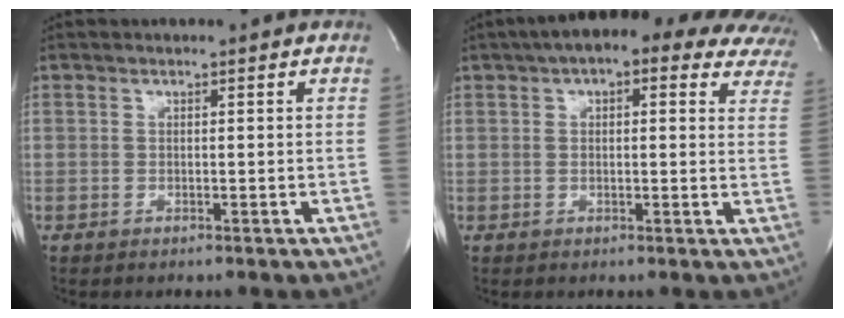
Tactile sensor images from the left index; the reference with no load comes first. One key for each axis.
{"total": 18.9, "fx": 14.2, "fy": 6.0, "fz": 10.8, "tx": -0.141, "ty": 0.043, "tz": 0.155}